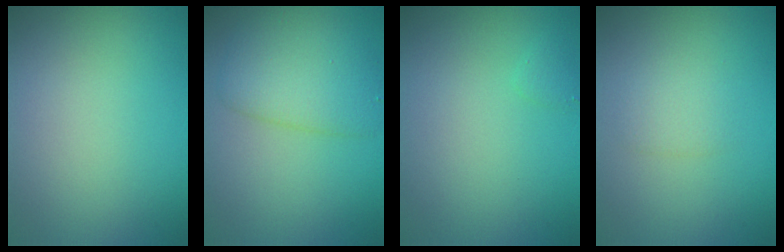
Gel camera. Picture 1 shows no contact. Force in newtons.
{"total": 4.3, "press": 4.3, "slide": 0.0}
{"total": 0.6, "press": 0.6, "slide": 0.0}
{"total": 1.4, "press": 1.4, "slide": 0.0}